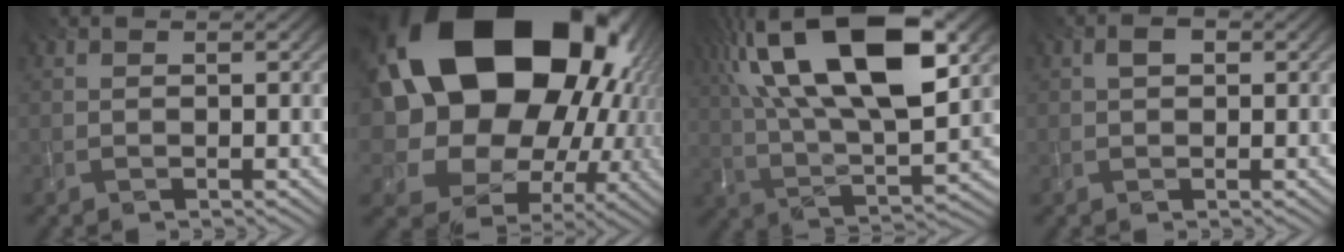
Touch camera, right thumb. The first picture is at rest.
{"total": 24.4, "force": [6.3, 19.0, 13.9], "torque": [-0.290, -0.034, 0.131]}
{"total": 20.6, "force": [8.1, 8.6, 16.9], "torque": [-0.322, 0.041, 0.126]}
{"total": 1.8, "force": [0.3, 1.2, 1.3], "torque": [-0.020, 0.003, 0.002]}